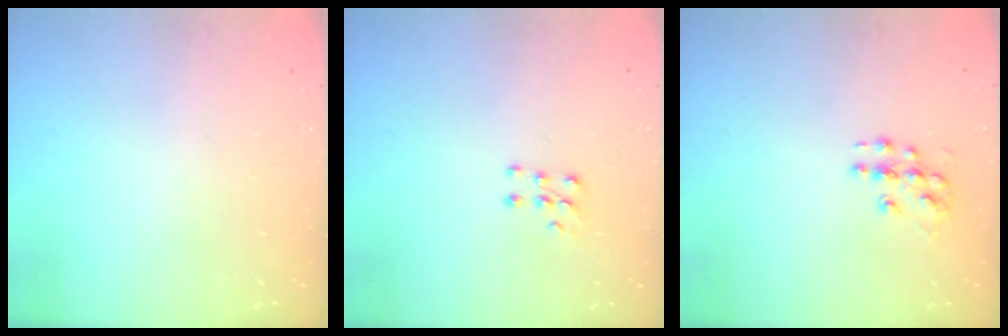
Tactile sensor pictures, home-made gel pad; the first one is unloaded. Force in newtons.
{"total": 5.0, "press": 5.0, "slide": 0.6}
{"total": 6.1, "press": 6.1, "slide": 0.4}